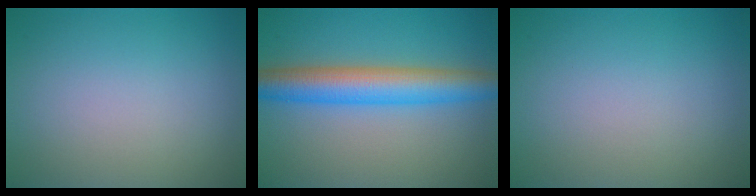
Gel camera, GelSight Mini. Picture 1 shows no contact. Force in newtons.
{"total": 6.7, "press": 6.7, "slide": 0.1}
{"total": 0.0}